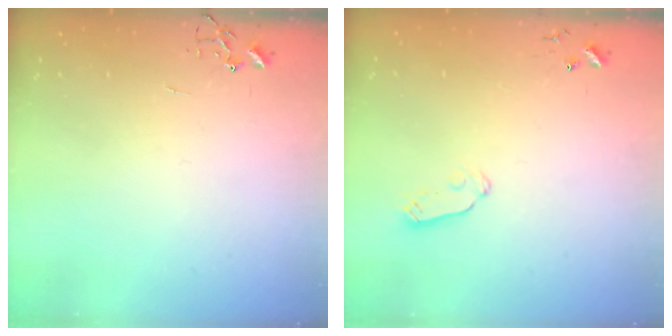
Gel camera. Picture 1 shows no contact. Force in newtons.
{"total": 5.6, "press": 5.6, "slide": 0.3}